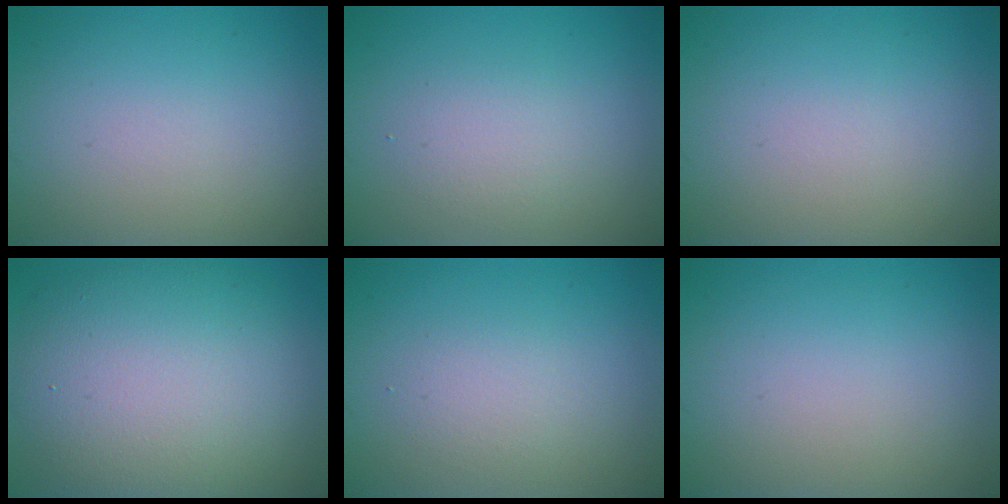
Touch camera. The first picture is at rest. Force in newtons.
{"total": 1.9, "press": 1.9, "slide": 0.1}
{"total": 0.0}
{"total": 11.6, "press": 11.5, "slide": 0.9}
{"total": 1.7, "press": 1.7, "slide": 0.1}
{"total": 0.0}